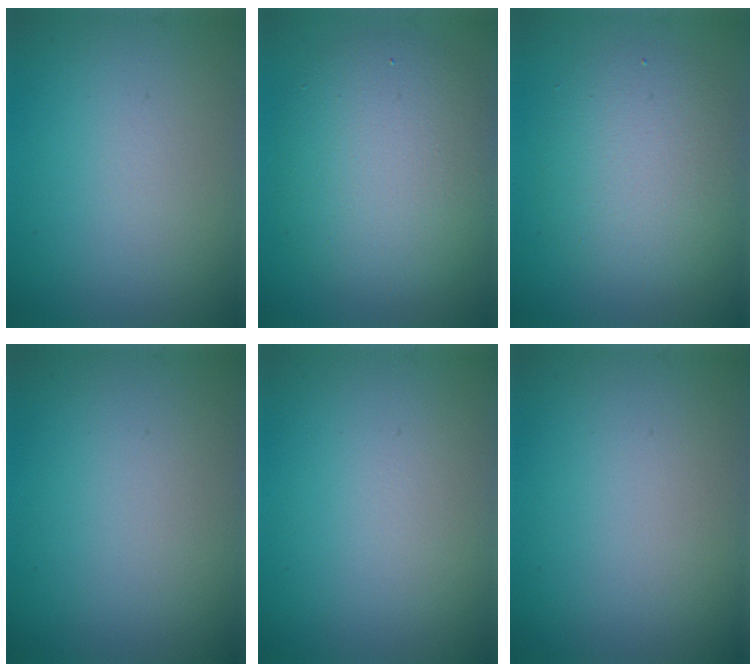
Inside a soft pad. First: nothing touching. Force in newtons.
{"total": 7.3, "press": 7.3, "slide": 0.6}
{"total": 4.8, "press": 4.8, "slide": 0.4}
{"total": 0.0}
{"total": 0.0}
{"total": 0.0}